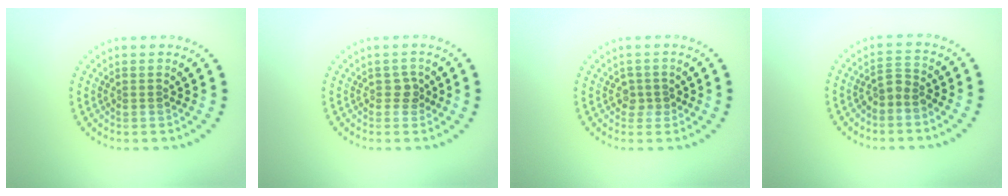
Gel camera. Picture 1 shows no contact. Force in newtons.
{"total": 1.2, "press": 1.0, "slide": 0.6}
{"total": 1.4, "press": 1.1, "slide": 0.9}
{"total": 1.9, "press": 1.5, "slide": 1.2}